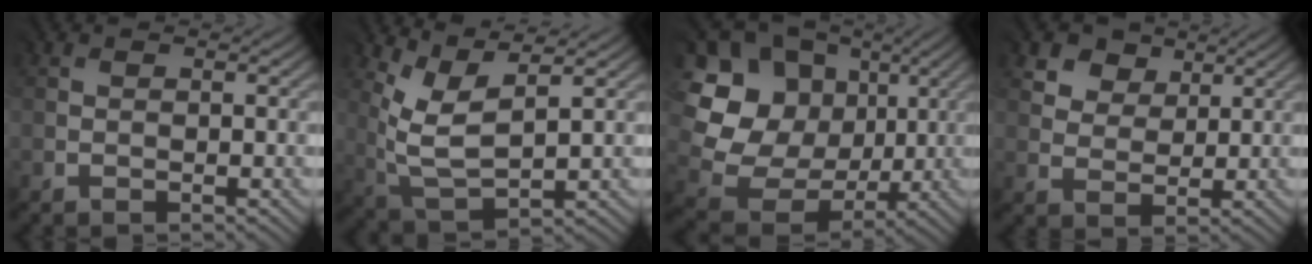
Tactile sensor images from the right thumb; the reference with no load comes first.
{"total": 6.0, "force": [3.5, 1.9, 4.5], "torque": [-0.111, -0.002, 0.080]}
{"total": 16.1, "force": [3.4, 14.2, 6.8], "torque": [-0.226, 0.019, 0.091]}
{"total": 5.3, "force": [3.8, 3.5, 1.4], "torque": [-0.040, -0.011, 0.082]}